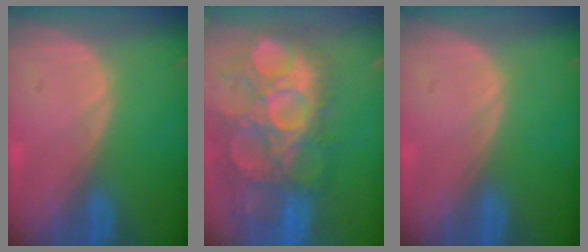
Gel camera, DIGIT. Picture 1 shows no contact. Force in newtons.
{"total": 14.4, "press": 12.7, "slide": 6.8}
{"total": 0.0}